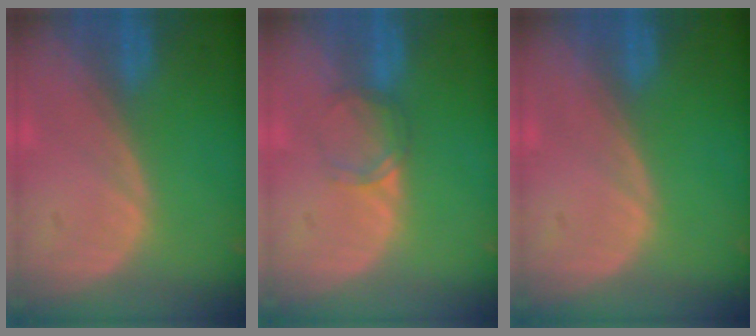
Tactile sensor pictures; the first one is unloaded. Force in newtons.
{"total": 2.2, "press": 2.2, "slide": 0.2}
{"total": 0.0}